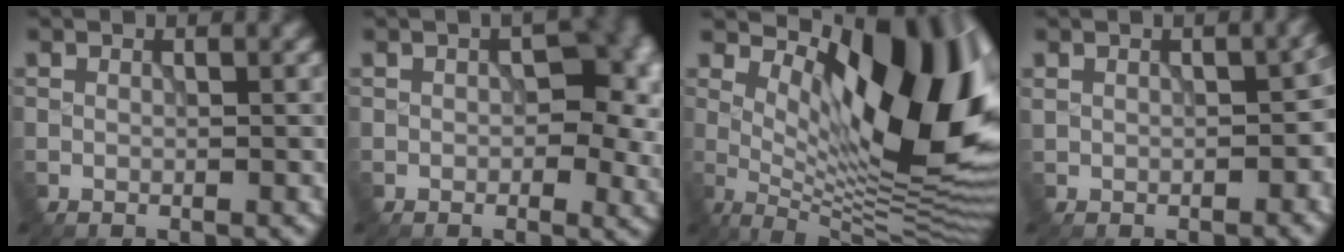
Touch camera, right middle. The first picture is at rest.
{"total": 8.6, "force": [0.6, 5.3, 6.8], "torque": [-0.049, 0.003, 0.009]}
{"total": 14.3, "force": [4.1, 5.5, 12.5], "torque": [-0.178, -0.003, 0.067]}
{"total": 5.3, "force": [-0.1, 3.1, 4.3], "torque": [-0.057, -0.004, 0.005]}